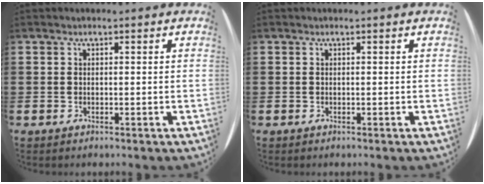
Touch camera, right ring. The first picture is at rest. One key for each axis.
{"total": 0.0}